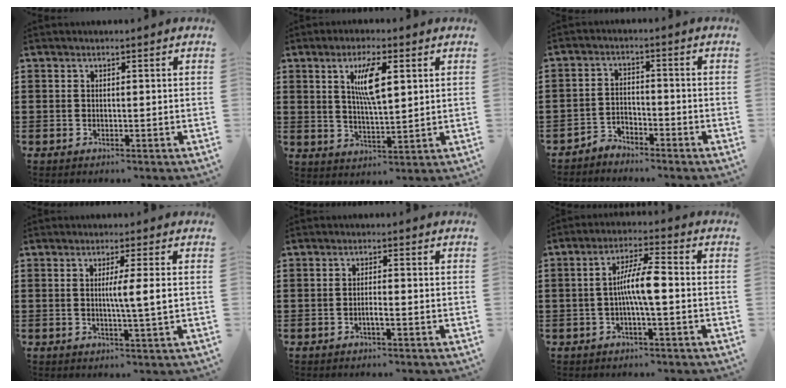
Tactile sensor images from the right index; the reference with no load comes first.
{"total": 6.7, "force": [2.2, 1.9, 6.0], "torque": [-0.117, 0.004, 0.035]}
{"total": 2.9, "force": [-2.8, 0.6, -0.2], "torque": [-0.005, 0.004, -0.061]}
{"total": 4.4, "force": [0.3, -0.5, 4.3], "torque": [-0.080, -0.009, 0.001]}
{"total": 1.6, "force": [-0.7, 0.0, 1.4], "torque": [-0.025, 0.000, -0.014]}
{"total": 6.5, "force": [-0.8, 0.9, 6.3], "torque": [-0.120, 0.003, -0.020]}